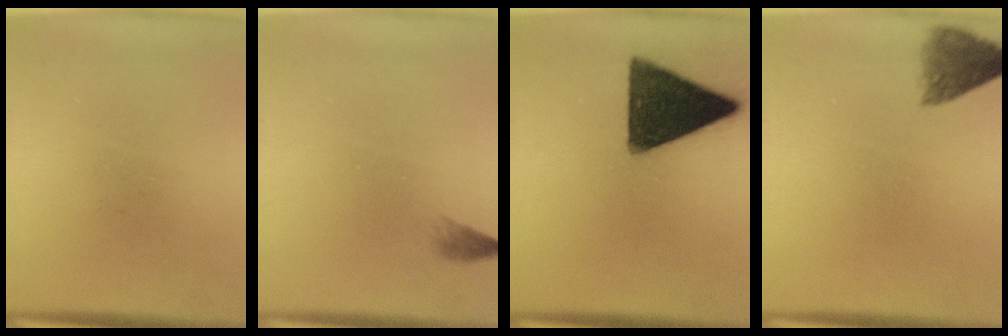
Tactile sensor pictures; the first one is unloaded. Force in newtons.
{"total": 1.0}
{"total": 16.1}
{"total": 4.6}